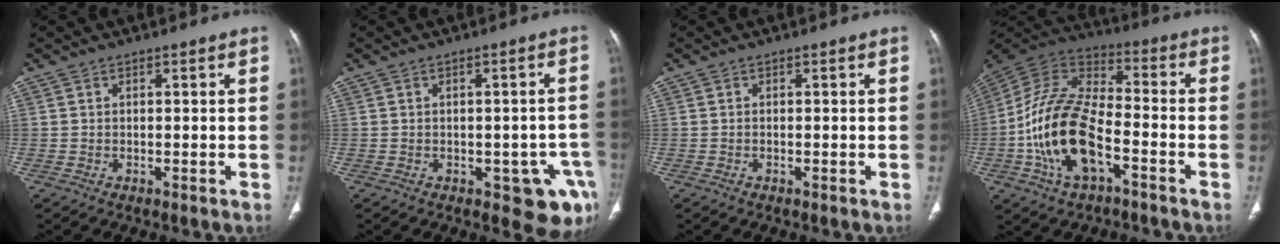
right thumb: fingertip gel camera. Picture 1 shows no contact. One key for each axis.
{"total": 8.2, "fx": -3.5, "fy": 4.0, "fz": 6.2, "tx": -0.040, "ty": 0.011, "tz": -0.037}
{"total": 0.0}
{"total": 18.5, "fx": -5.9, "fy": 9.3, "fz": 14.8, "tx": -0.285, "ty": 0.039, "tz": -0.113}